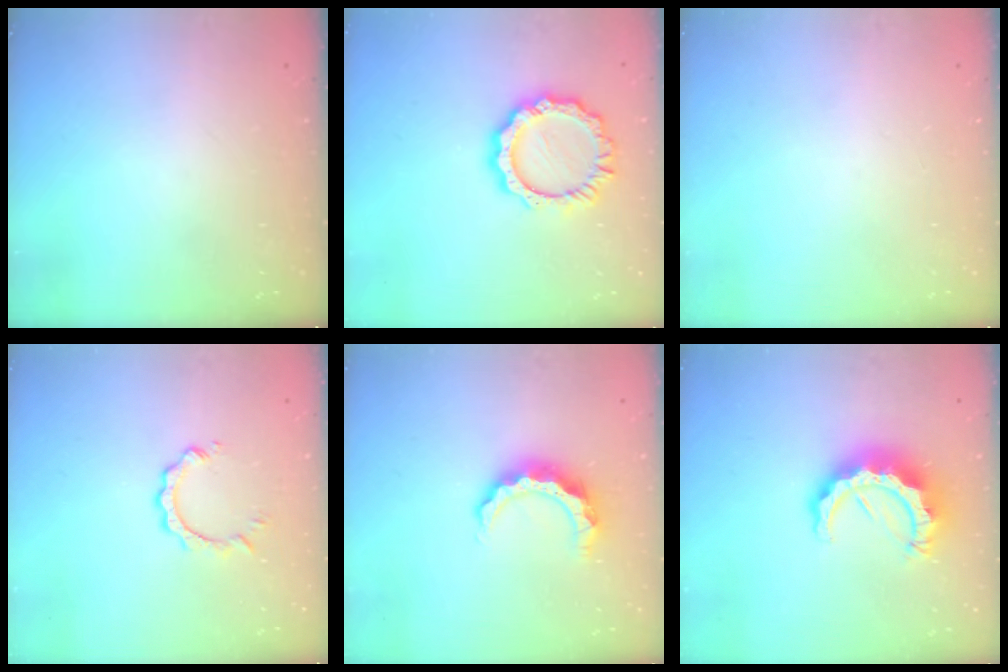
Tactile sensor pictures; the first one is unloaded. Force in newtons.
{"total": 11.4, "press": 11.3, "slide": 0.8}
{"total": 0.0}
{"total": 4.5, "press": 4.5, "slide": 0.3}
{"total": 8.4, "press": 8.3, "slide": 0.8}
{"total": 12.7, "press": 12.6, "slide": 1.1}